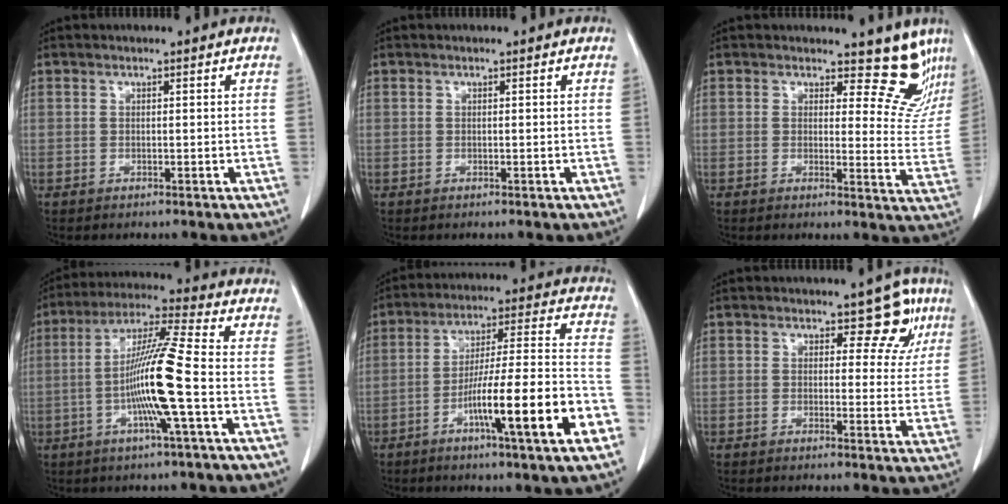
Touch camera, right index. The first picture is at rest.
{"total": 0.0}
{"total": 10.4, "force": [9.4, 4.2, 1.8], "torque": [0.018, -0.038, 0.074]}
{"total": 12.6, "force": [-2.6, -0.8, 12.3], "torque": [-0.232, -0.001, -0.056]}
{"total": 17.6, "force": [-7.2, 0.5, 16.0], "torque": [-0.244, 0.003, -0.112]}
{"total": 5.9, "force": [3.3, 3.6, 3.4], "torque": [-0.012, 0.004, 0.028]}